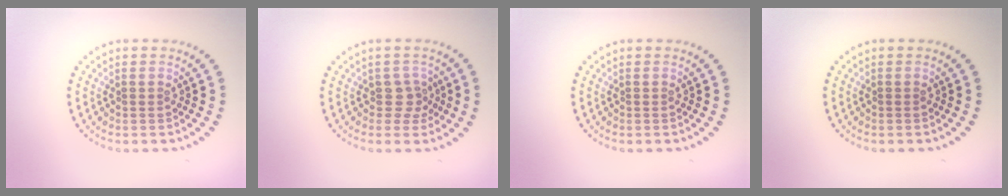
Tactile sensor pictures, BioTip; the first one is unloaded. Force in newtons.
{"total": 1.9, "press": 1.5, "slide": 1.1}
{"total": 0.0}
{"total": 0.0}